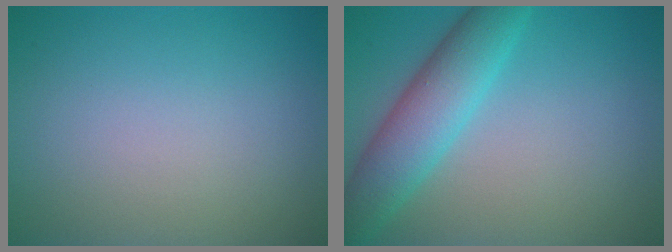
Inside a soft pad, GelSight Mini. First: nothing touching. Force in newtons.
{"total": 5.7, "press": 5.7, "slide": 0.1}